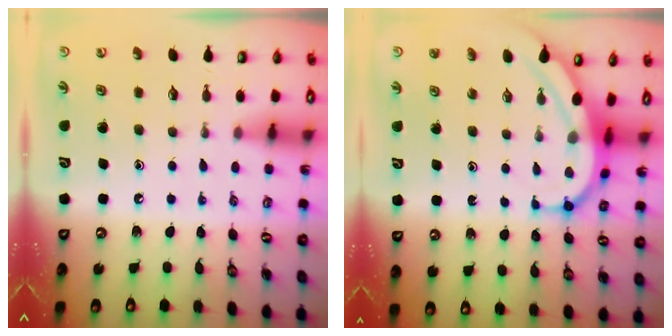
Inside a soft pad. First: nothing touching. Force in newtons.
{"total": 7.7, "press": 7.7, "slide": 0.8}